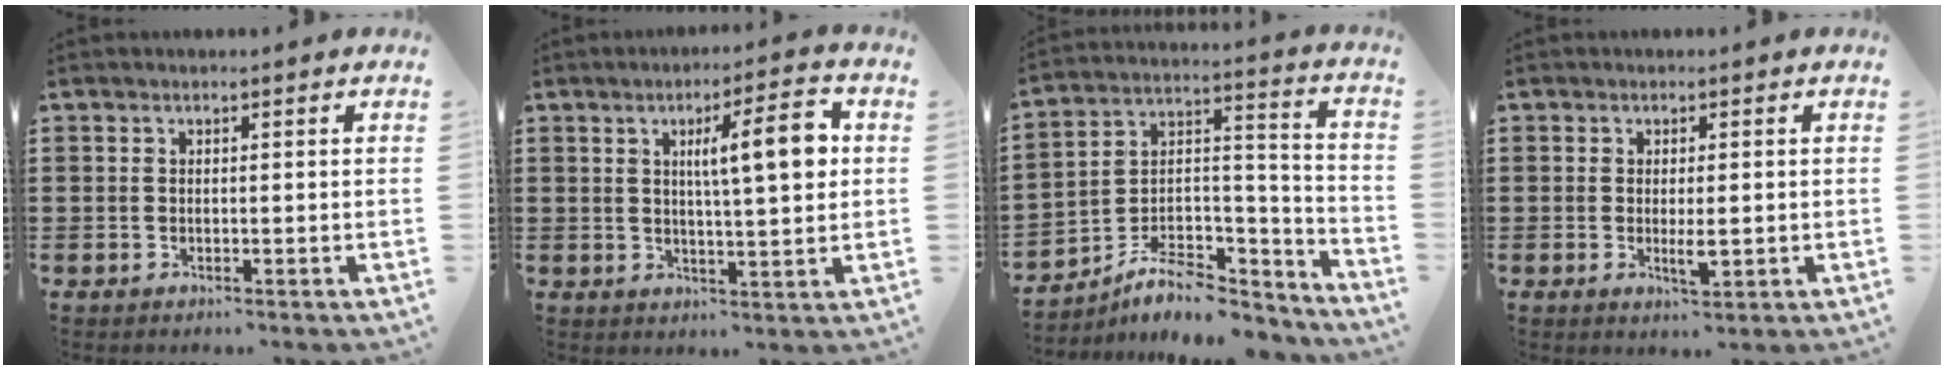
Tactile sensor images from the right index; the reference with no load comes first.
{"total": 8.9, "force": [2.1, 1.5, 8.5], "torque": [-0.139, -0.005, 0.027]}
{"total": 8.3, "force": [-6.3, 4.1, 3.6], "torque": [-0.066, 0.015, -0.116]}
{"total": 3.1, "force": [-0.4, 0.9, 3.0], "torque": [-0.051, -0.002, -0.007]}